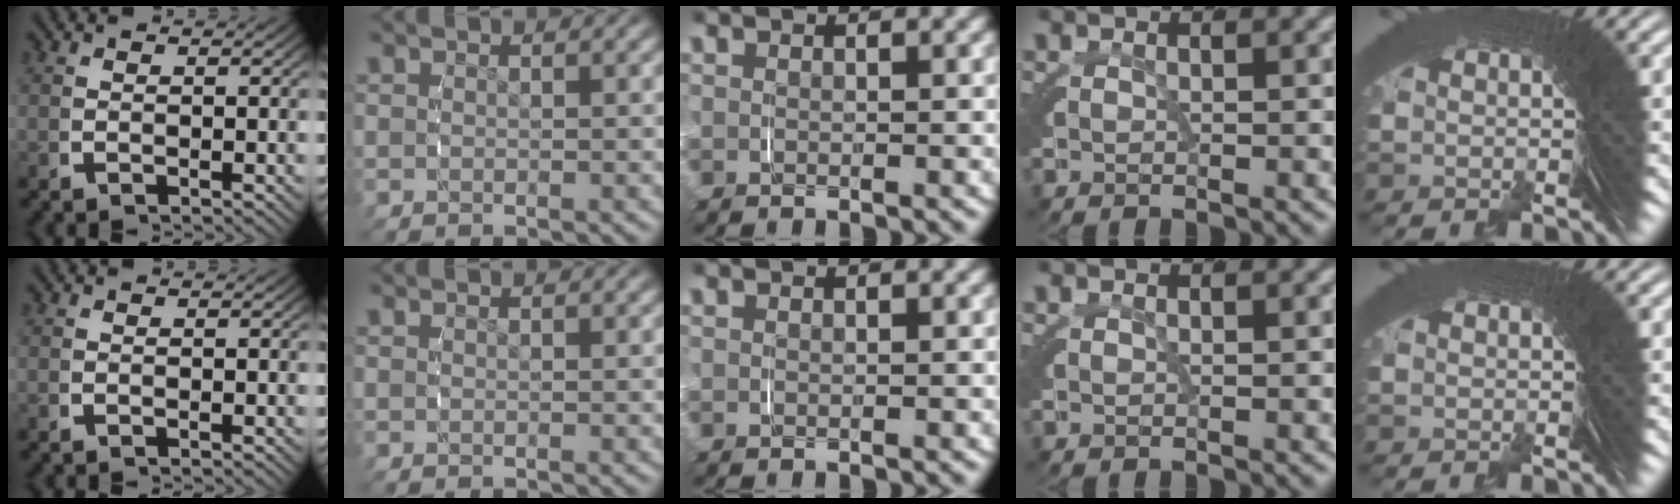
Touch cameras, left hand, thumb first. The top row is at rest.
{}